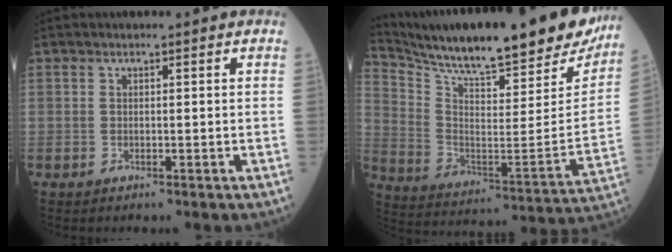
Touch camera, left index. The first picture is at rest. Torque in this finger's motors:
{"motor_torque": [0.32, -1.30, 0.35, 0.17]}